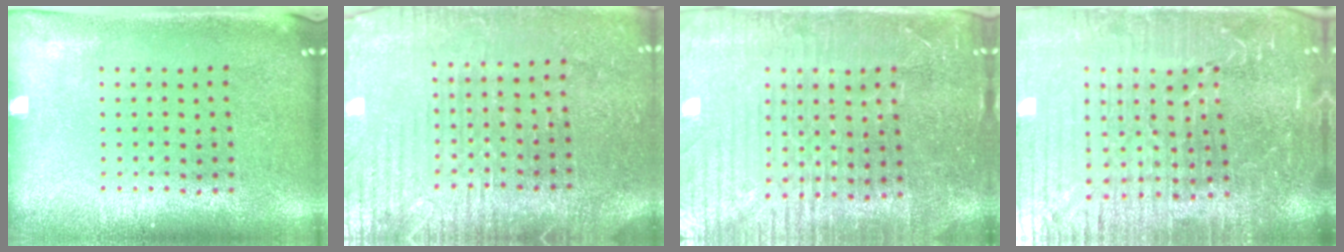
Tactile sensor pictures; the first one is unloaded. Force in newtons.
{"total": 3.6, "press": 3.4, "slide": 1.2}
{"total": 4.4, "press": 4.2, "slide": 1.5}
{"total": 7.1, "press": 6.2, "slide": 3.6}